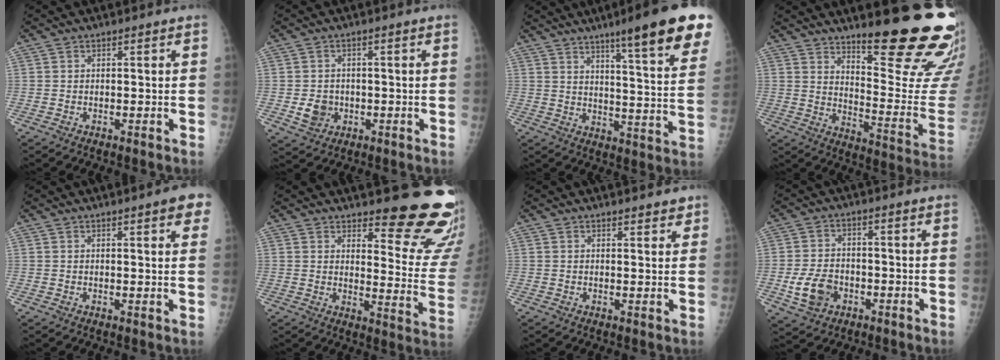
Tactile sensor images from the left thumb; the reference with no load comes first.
{"total": 4.3, "force": [-0.9, 3.8, 1.9], "torque": [-0.016, 0.004, -0.007]}
{"total": 20.1, "force": [12.8, 2.1, 15.4], "torque": [-0.187, -0.057, 0.170]}
{"total": 22.1, "force": [15.9, 4.2, 14.8], "torque": [-0.171, -0.134, 0.221]}
{"total": 5.5, "force": [3.0, 1.1, 4.6], "torque": [-0.040, -0.004, 0.032]}
{"total": 16.3, "force": [12.9, 4.0, 9.1], "torque": [-0.068, -0.122, 0.156]}
{"total": 2.8, "force": [2.3, 0.9, 1.3], "torque": [-0.001, -0.010, 0.028]}
{"total": 7.3, "force": [-2.4, 5.4, 4.3], "torque": [-0.072, 0.011, -0.039]}